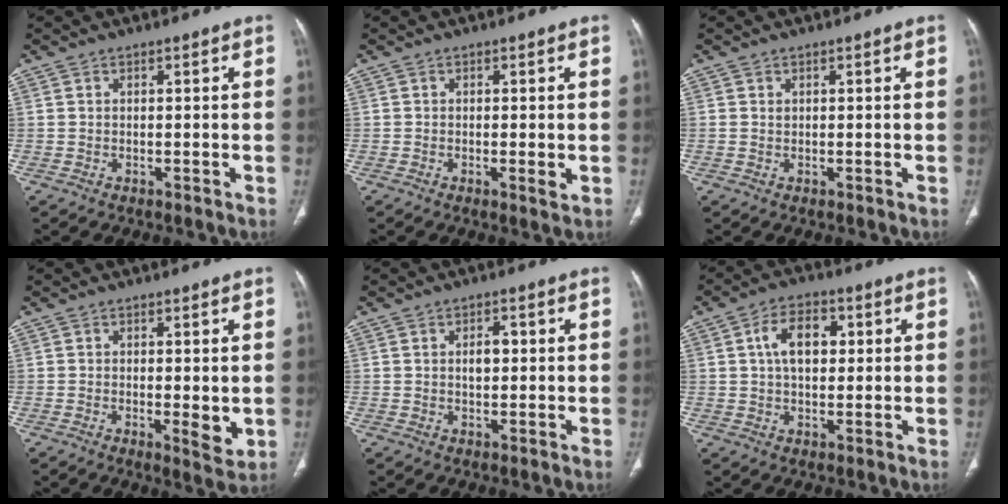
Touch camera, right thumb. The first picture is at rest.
{"total": 2.0, "force": [-0.4, 0.6, 1.9], "torque": [-0.033, -0.006, -0.005]}
{"total": 0.5, "force": [0.2, 0.4, 0.3], "torque": [-0.003, 0.000, 0.006]}
{"total": 4.6, "force": [-0.6, 1.6, 4.2], "torque": [-0.059, -0.013, -0.006]}
{"total": 2.9, "force": [0.4, 1.7, 2.3], "torque": [-0.029, 0.005, 0.007]}
{"total": 8.2, "force": [1.7, 5.0, 6.2], "torque": [-0.093, 0.010, 0.026]}